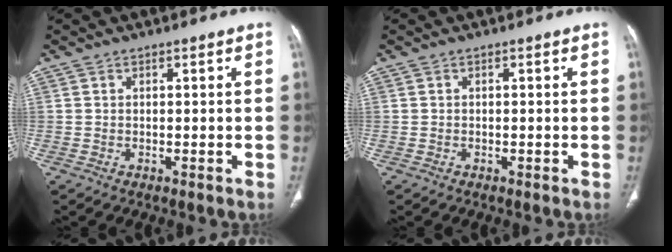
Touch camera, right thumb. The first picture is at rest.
{"total": 0.0}